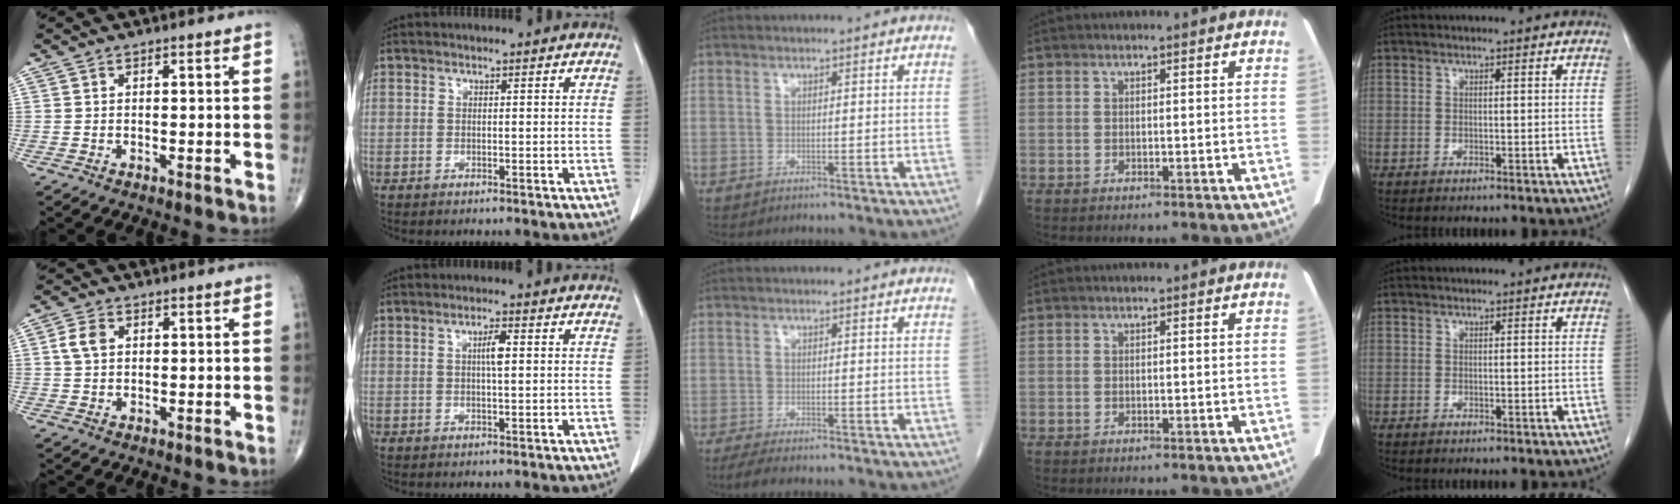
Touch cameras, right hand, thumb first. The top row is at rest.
{"thumb": {"total": 3.7, "force": [0.8, 2.6, 2.6], "torque": [-0.054, 0.005, 0.014]}, "index": {"total": 2.6, "force": [0.5, 0.3, 2.5], "torque": [-0.045, 0.002, 0.008]}, "middle": {"total": 2.8, "force": [-2.2, 0.1, 1.7], "torque": [-0.039, -0.011, -0.038]}}